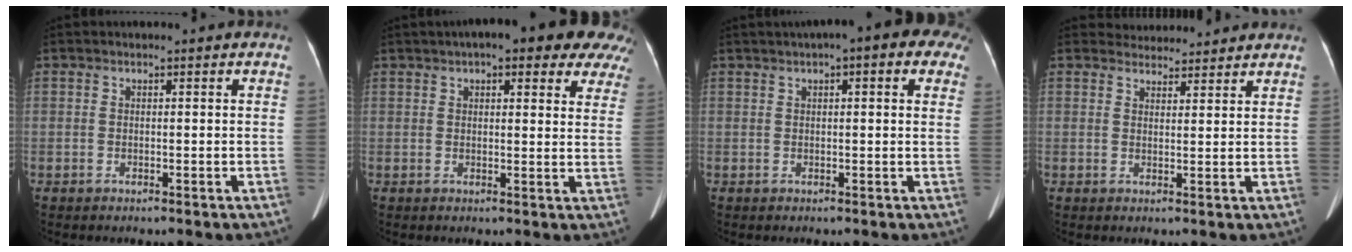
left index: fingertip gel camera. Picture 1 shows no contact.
{"total": 16.6, "force": [12.1, 4.7, 10.2], "torque": [-0.121, 0.032, 0.133]}
{"total": 9.4, "force": [5.3, 2.7, 7.2], "torque": [-0.085, 0.045, 0.057]}
{"total": 4.5, "force": [4.4, 1.1, -0.3], "torque": [0.004, 0.019, 0.060]}